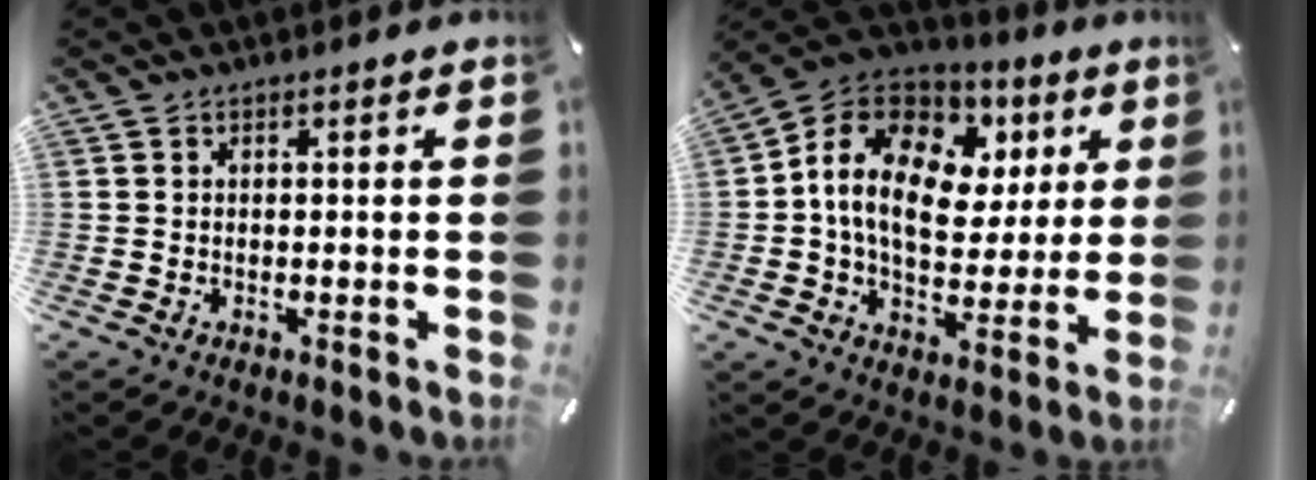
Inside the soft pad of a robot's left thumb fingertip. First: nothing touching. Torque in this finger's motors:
{"motor_torque": [2.41, 2.60, 2.28, -0.48, 0.22]}